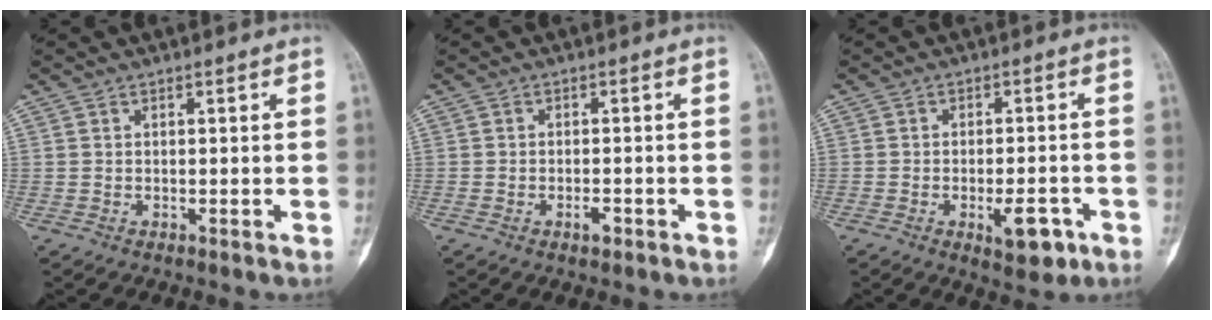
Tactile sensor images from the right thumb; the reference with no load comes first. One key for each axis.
{"total": 1.9, "fx": -1.0, "fy": 0.9, "fz": 1.3, "tx": -0.019, "ty": 0.005, "tz": -0.017}
{"total": 6.6, "fx": -2.8, "fy": 2.8, "fz": 5.3, "tx": -0.061, "ty": 0.010, "tz": -0.035}